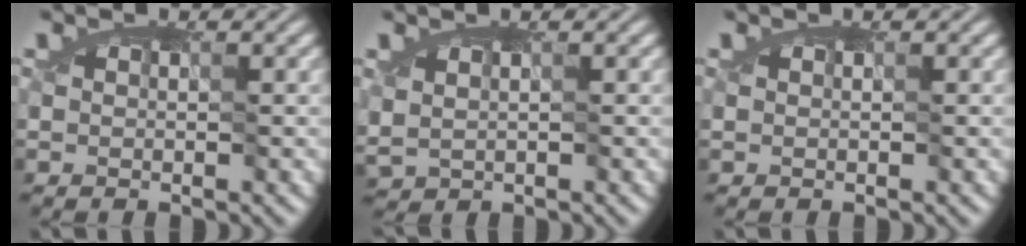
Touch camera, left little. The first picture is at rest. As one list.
[{"total": 1.3, "force": [0.2, 0.8, 1.0], "torque": [-0.025, -0.001, 0.002]}, {"total": 0.0}]